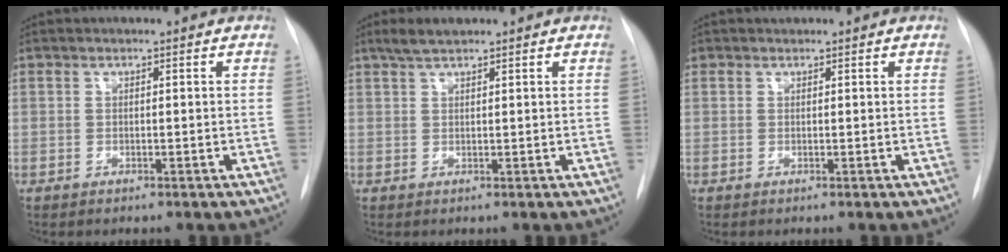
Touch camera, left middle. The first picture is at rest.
{"total": 2.7, "force": [2.1, 0.5, 1.5], "torque": [-0.035, 0.007, 0.042]}
{"total": 0.6, "force": [0.5, 0.3, 0.0], "torque": [-0.003, 0.009, 0.008]}